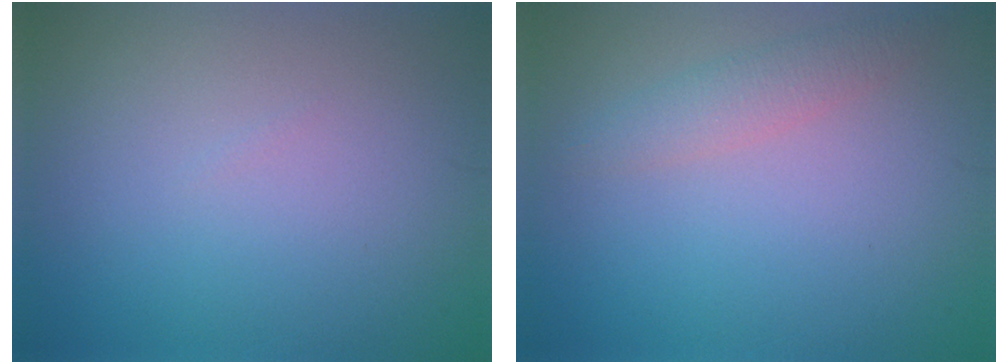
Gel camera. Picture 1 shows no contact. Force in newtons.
{"total": 2.0, "press": 2.0, "slide": 0.1}